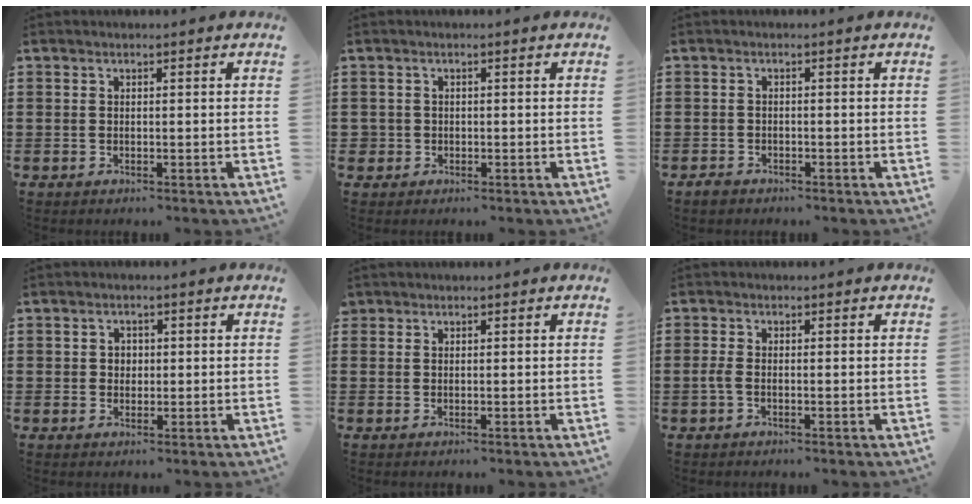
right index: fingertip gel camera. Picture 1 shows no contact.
{"total": 1.3, "force": [-0.4, 1.2, 0.2], "torque": [-0.007, 0.002, -0.011]}
{"total": 1.2, "force": [-1.1, 0.5, 0.2], "torque": [-0.007, 0.003, -0.024]}
{"total": 1.5, "force": [0.2, 1.4, 0.5], "torque": [-0.014, 0.010, 0.003]}
{"total": 0.5, "force": [0.3, 0.5, 0.0], "torque": [0.000, 0.004, 0.004]}
{"total": 1.4, "force": [-0.6, 0.5, 1.2], "torque": [-0.031, -0.002, -0.012]}